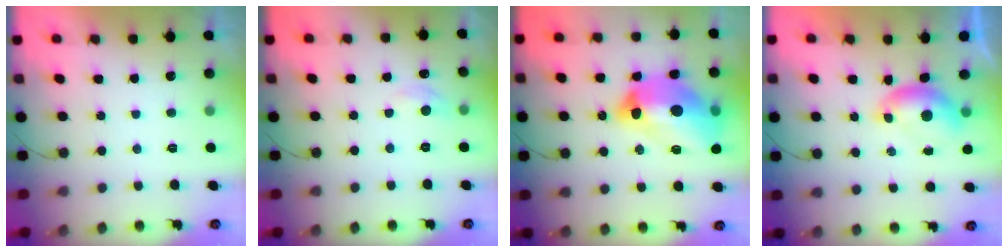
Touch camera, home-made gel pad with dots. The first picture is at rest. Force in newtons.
{"total": 5.6, "press": 5.6, "slide": 0.5}
{"total": 21.9, "press": 21.8, "slide": 2.2}
{"total": 6.3, "press": 6.3, "slide": 0.8}